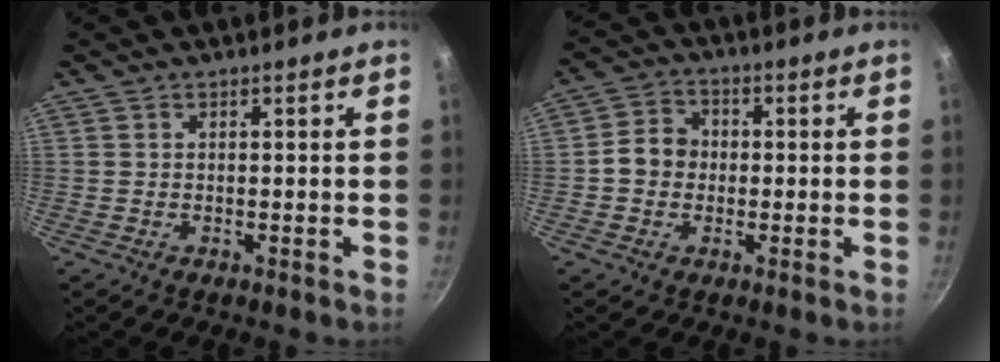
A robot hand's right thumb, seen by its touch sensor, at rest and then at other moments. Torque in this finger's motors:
{"motor_torque": [0.22, 0.69, 0.36, -0.69, 0.01]}